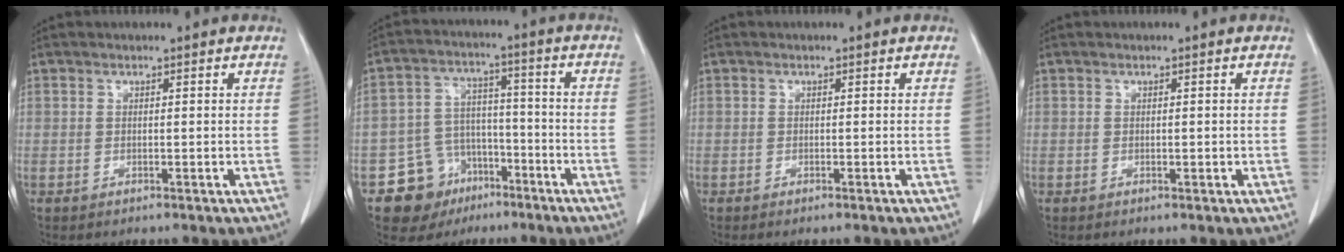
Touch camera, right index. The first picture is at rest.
{"total": 9.6, "force": [-5.4, 7.7, 1.8], "torque": [-0.028, 0.036, -0.077]}
{"total": 0.6, "force": [-0.4, -0.1, 0.4], "torque": [-0.010, -0.001, -0.007]}
{"total": 0.6, "force": [-0.1, 0.3, 0.5], "torque": [-0.007, 0.000, 0.000]}